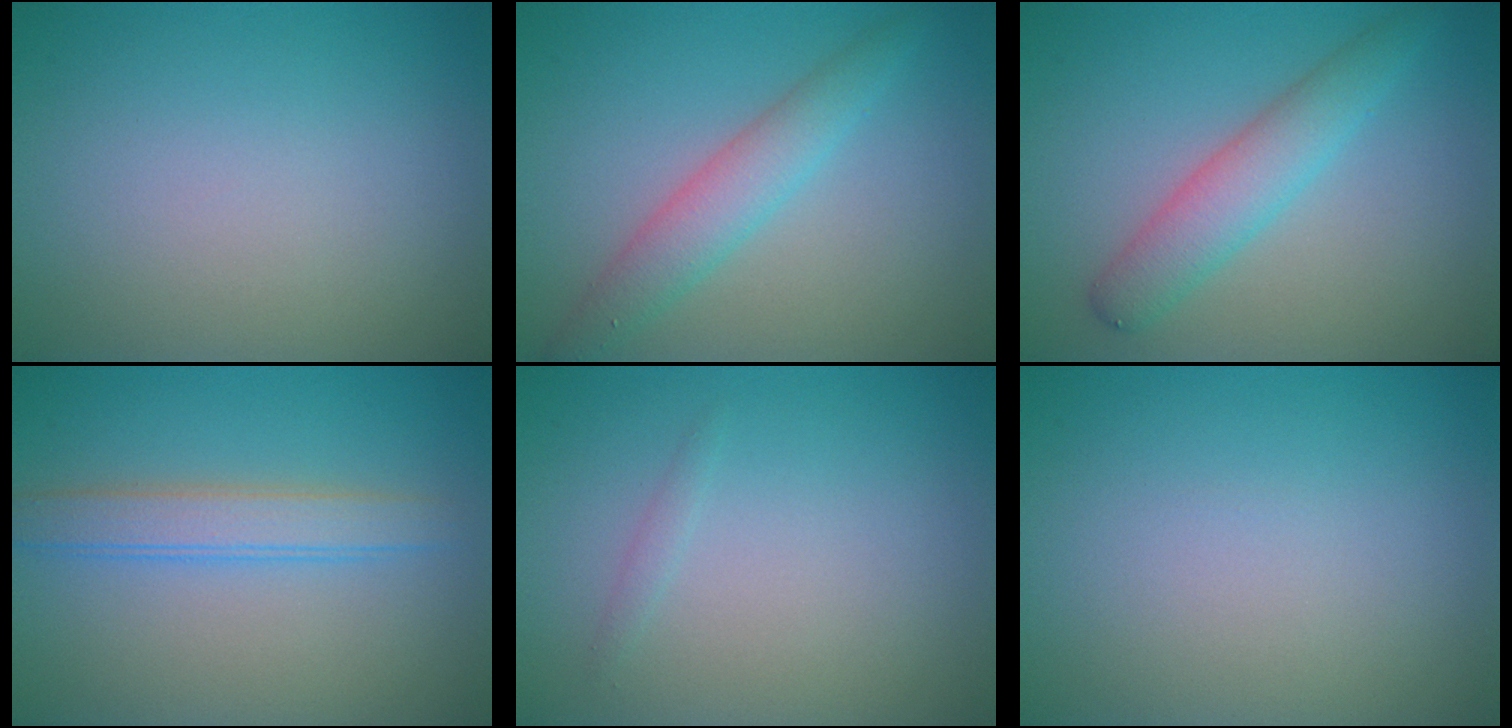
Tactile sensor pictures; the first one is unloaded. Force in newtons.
{"total": 3.3, "press": 3.3, "slide": 0.0}
{"total": 3.7, "press": 3.7, "slide": 0.1}
{"total": 3.0, "press": 2.9, "slide": 0.2}
{"total": 0.6, "press": 0.6, "slide": 0.0}
{"total": 0.0}